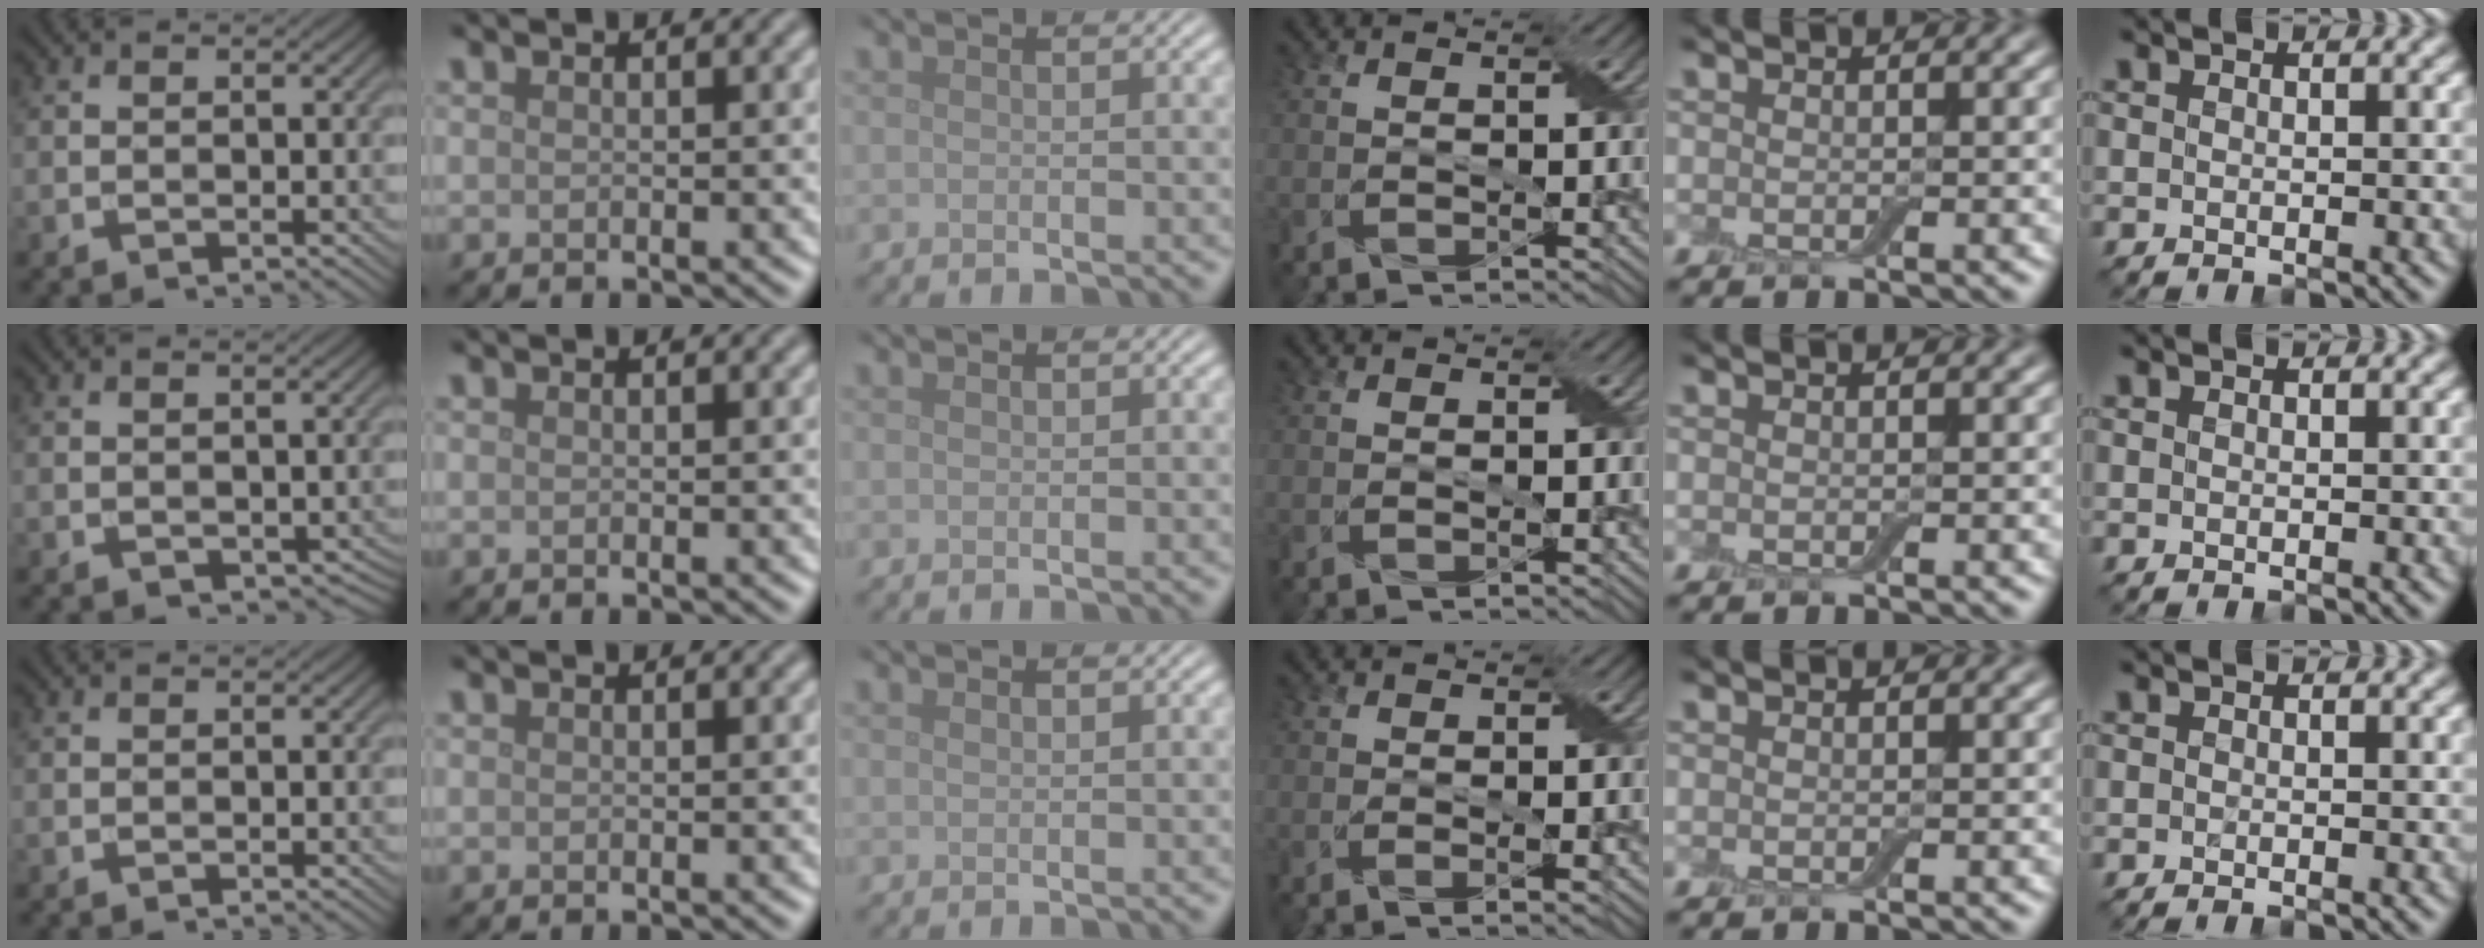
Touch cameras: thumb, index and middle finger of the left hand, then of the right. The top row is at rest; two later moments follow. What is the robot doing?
{"motion": "peel", "object": "aluminum foil"}